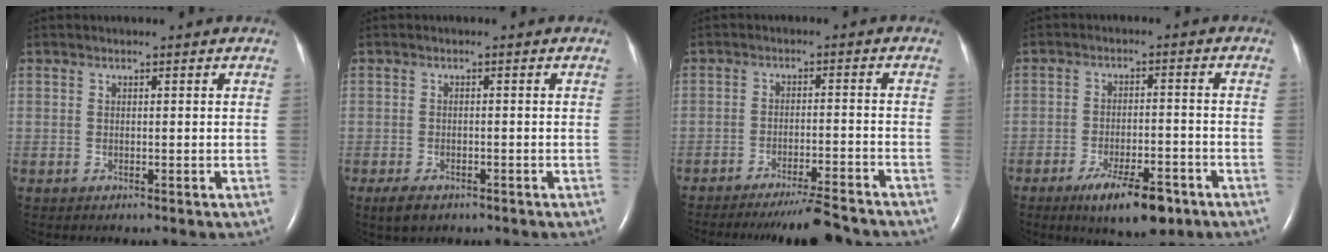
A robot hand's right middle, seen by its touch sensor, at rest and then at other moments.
{"total": 2.9, "force": [-1.9, 1.4, 1.7], "torque": [-0.035, -0.004, -0.026]}
{"total": 10.9, "force": [-10.1, -0.5, 3.9], "torque": [-0.047, -0.022, -0.149]}
{"total": 9.2, "force": [-5.9, 2.6, 6.5], "torque": [-0.108, -0.009, -0.088]}